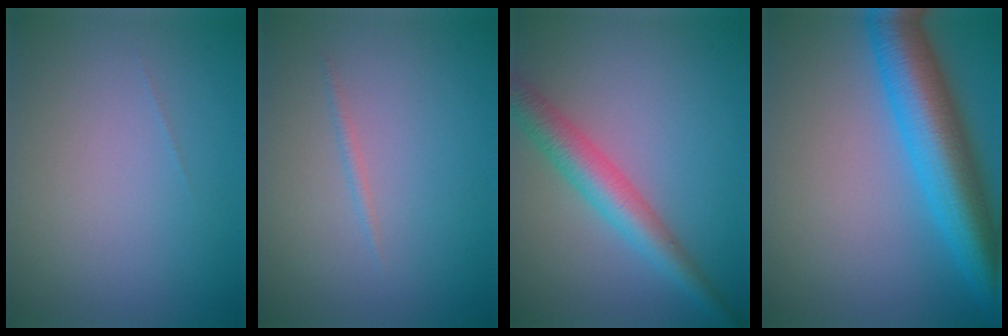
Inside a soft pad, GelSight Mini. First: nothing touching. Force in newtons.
{"total": 0.6, "press": 0.6, "slide": 0.0}
{"total": 4.8, "press": 4.8, "slide": 0.1}
{"total": 9.7, "press": 9.7, "slide": 0.3}